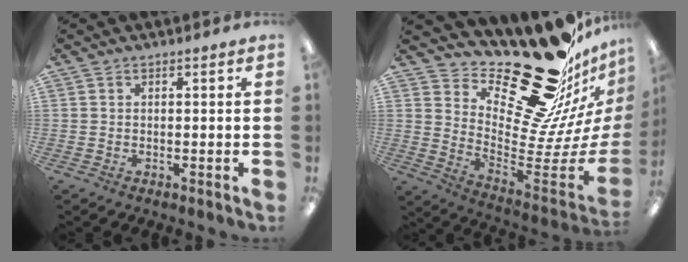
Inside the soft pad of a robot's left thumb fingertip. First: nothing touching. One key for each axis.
{"total": 28.7, "fx": 21.8, "fy": 10.4, "fz": 15.5, "tx": -0.164, "ty": -0.195, "tz": 0.395}